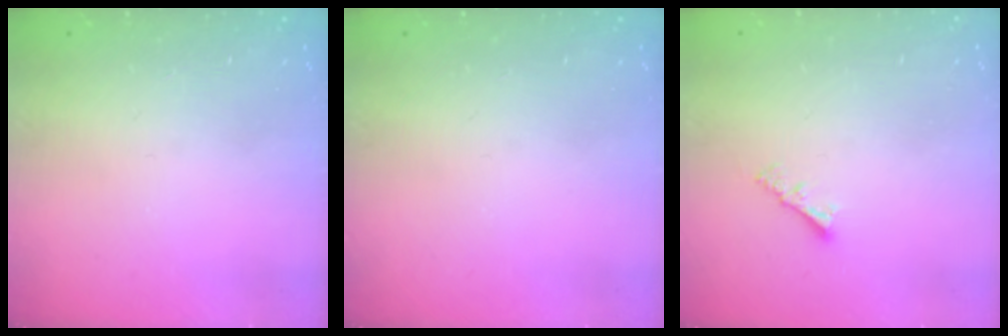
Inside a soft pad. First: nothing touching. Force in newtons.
{"total": 0.0}
{"total": 3.0, "press": 3.0, "slide": 0.1}